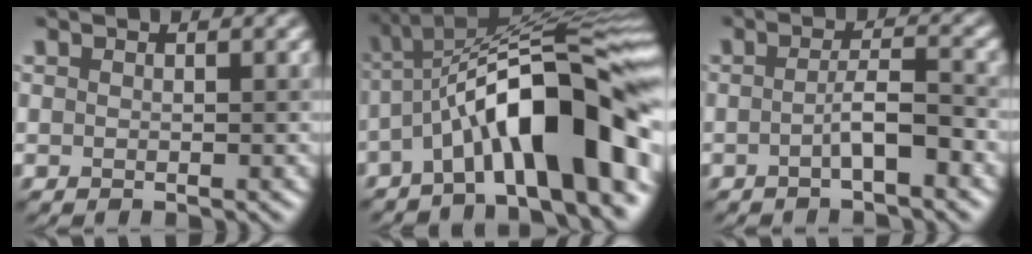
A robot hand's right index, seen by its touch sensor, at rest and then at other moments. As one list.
[{"total": 12.4, "force": [-3.9, 3.0, 11.3], "torque": [-0.170, 0.017, -0.057]}, {"total": 2.5, "force": [-1.1, 0.2, 2.3], "torque": [-0.041, 0.009, -0.019]}]